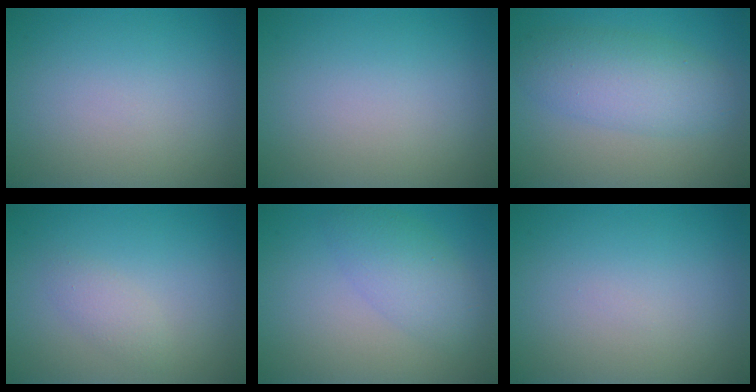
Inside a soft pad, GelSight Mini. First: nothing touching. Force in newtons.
{"total": 0.0}
{"total": 4.9, "press": 4.9, "slide": 0.2}
{"total": 1.4, "press": 1.4, "slide": 0.1}
{"total": 3.5, "press": 3.4, "slide": 0.1}
{"total": 0.0}